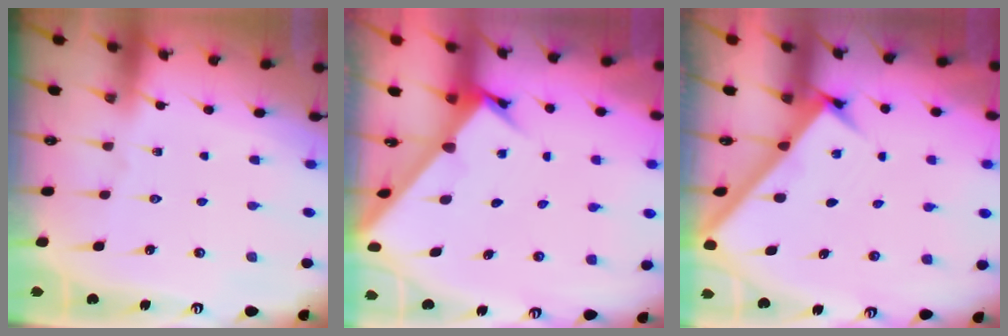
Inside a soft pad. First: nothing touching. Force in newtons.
{"total": 2.6, "press": 2.6, "slide": 0.2}
{"total": 3.2, "press": 3.1, "slide": 0.4}